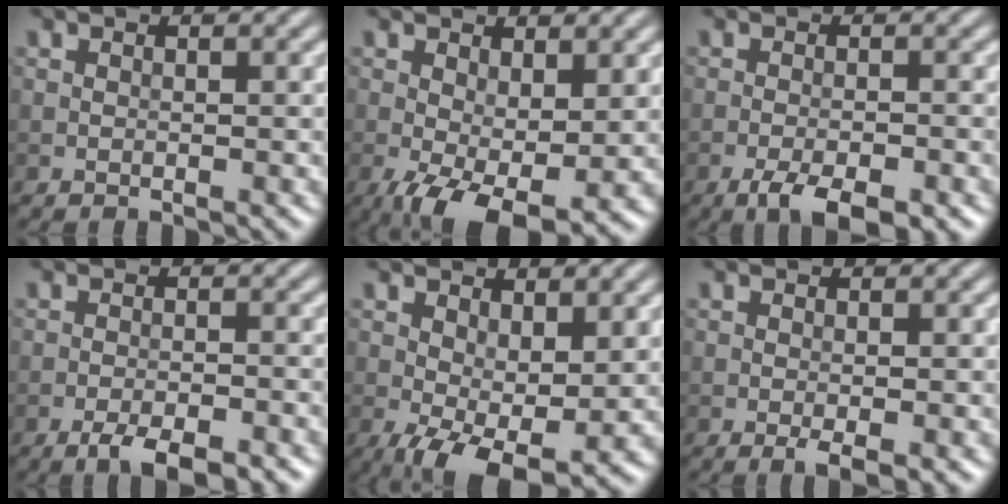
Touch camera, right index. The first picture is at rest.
{"total": 6.6, "force": [-1.8, 3.1, 5.5], "torque": [-0.110, -0.022, -0.021]}
{"total": 4.3, "force": [-2.6, 1.2, 3.2], "torque": [-0.057, -0.004, -0.042]}
{"total": 3.6, "force": [-2.5, 0.9, 2.5], "torque": [-0.045, -0.001, -0.041]}
{"total": 6.9, "force": [-1.2, 3.4, 5.9], "torque": [-0.111, -0.021, -0.008]}
{"total": 1.9, "force": [-0.7, 0.3, 1.7], "torque": [-0.029, -0.007, -0.013]}